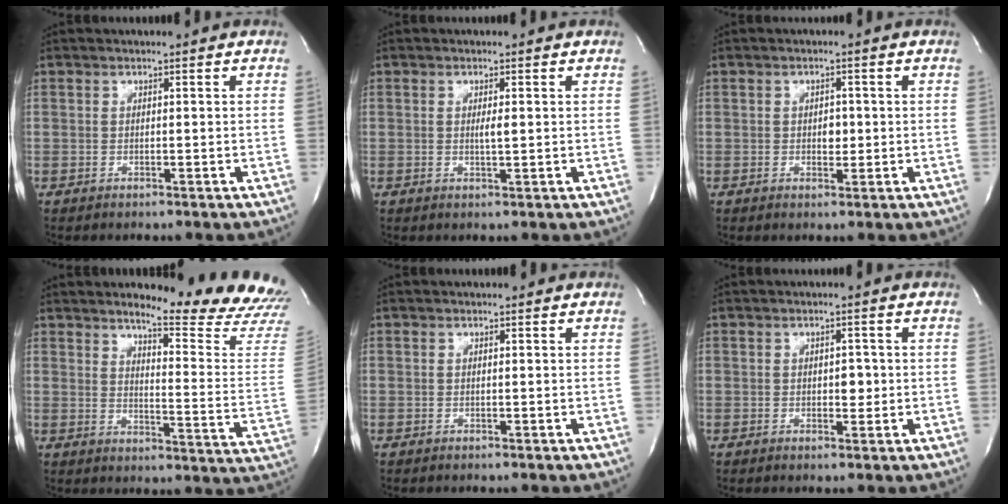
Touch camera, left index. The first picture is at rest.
{"total": 1.5, "force": [0.2, 0.1, 1.5], "torque": [-0.029, -0.002, 0.004]}
{"total": 2.0, "force": [0.0, 1.3, 1.5], "torque": [-0.021, 0.001, 0.001]}
{"total": 17.7, "force": [16.6, 0.0, 6.2], "torque": [-0.084, -0.122, 0.188]}
{"total": 0.0}
{"total": 2.0, "force": [-0.1, 1.2, 1.7], "torque": [-0.020, 0.001, 0.001]}